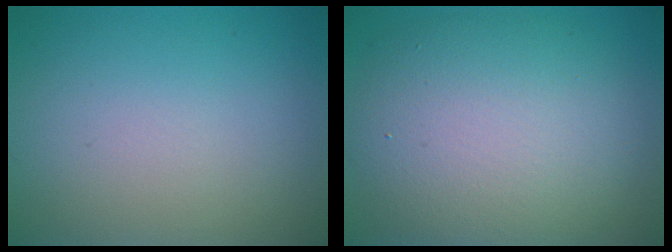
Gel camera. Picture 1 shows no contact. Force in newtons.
{"total": 10.1, "press": 10.1, "slide": 0.6}